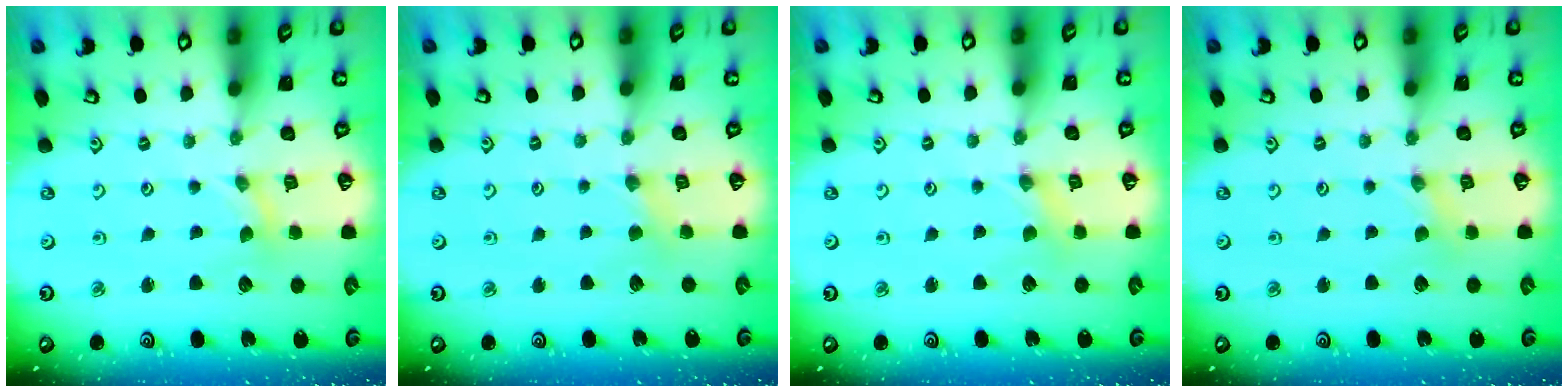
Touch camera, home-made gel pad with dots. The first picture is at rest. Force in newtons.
{"total": 2.0, "press": 2.0, "slide": 0.4}
{"total": 0.0}
{"total": 0.0}